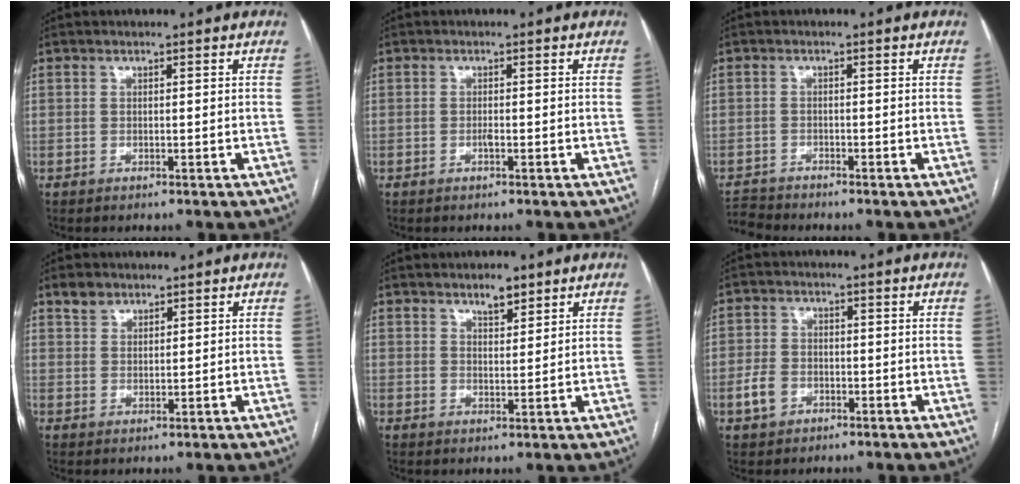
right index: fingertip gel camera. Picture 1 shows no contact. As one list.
[{"total": 0.8, "force": [-0.4, 0.1, 0.7], "torque": [-0.018, 0.000, -0.007]}, {"total": 2.8, "force": [-2.7, 0.3, -0.7], "torque": [0.014, -0.013, -0.049]}, {"total": 2.8, "force": [2.2, 1.7, 0.6], "torque": [-0.013, 0.010, 0.042]}, {"total": 3.3, "force": [2.5, 1.3, 1.8], "torque": [-0.029, 0.000, 0.042]}, {"total": 4.2, "force": [-1.7, 3.3, 2.0], "torque": [-0.045, 0.009, -0.025]}]